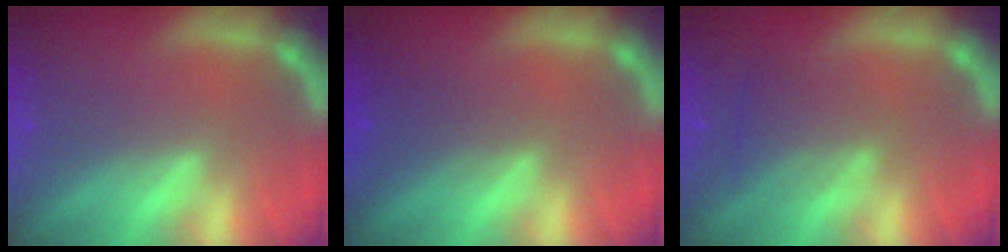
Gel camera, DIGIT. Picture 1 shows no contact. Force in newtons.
{"total": 2.0}
{"total": 3.0}